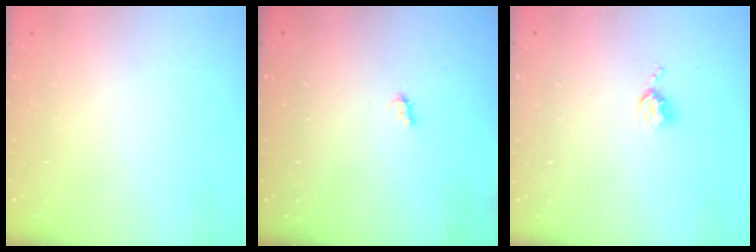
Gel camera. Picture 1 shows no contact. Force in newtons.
{"total": 2.6, "press": 2.6, "slide": 0.4}
{"total": 3.5, "press": 3.5, "slide": 0.4}